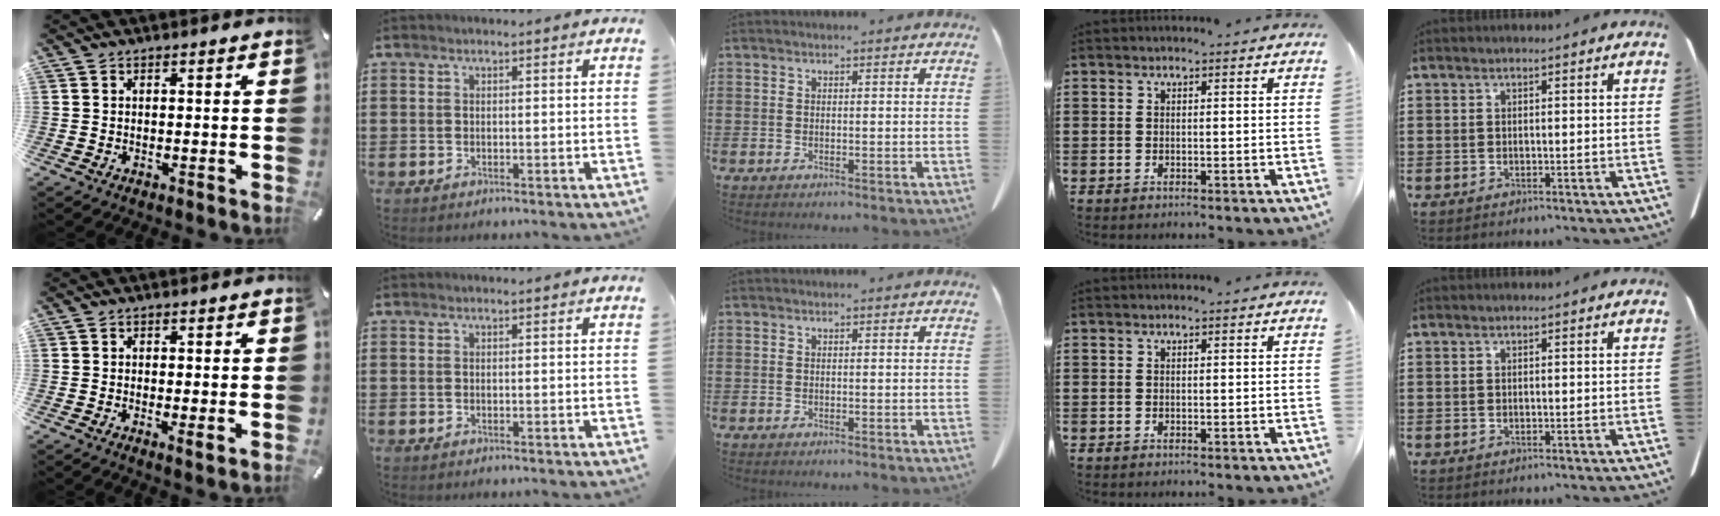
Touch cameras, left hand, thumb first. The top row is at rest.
{"thumb": {"total": 1.6, "force": [0.0, 0.5, 1.5], "torque": [-0.026, -0.003, 0.001]}}